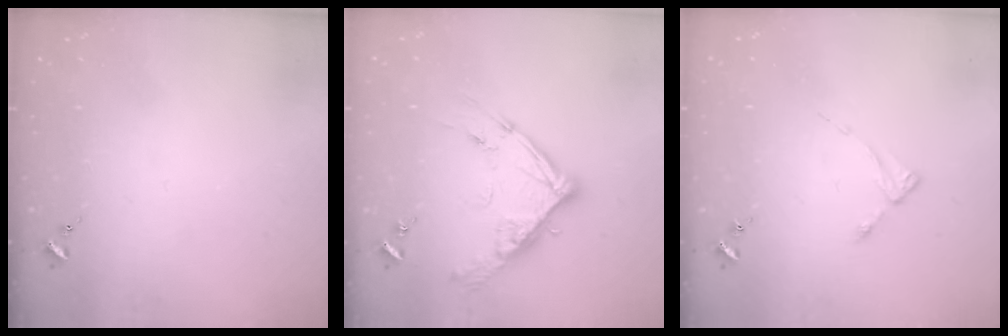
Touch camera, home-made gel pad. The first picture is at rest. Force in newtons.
{"total": 13.3, "press": 13.2, "slide": 1.2}
{"total": 2.6, "press": 2.6, "slide": 0.3}